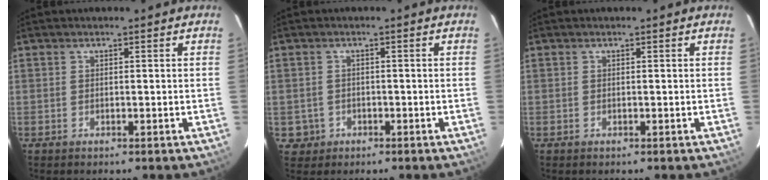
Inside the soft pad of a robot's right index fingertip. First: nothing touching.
{"total": 3.2, "force": [-0.9, 3.1, 0.2], "torque": [-0.013, 0.010, -0.008]}
{"total": 0.0}